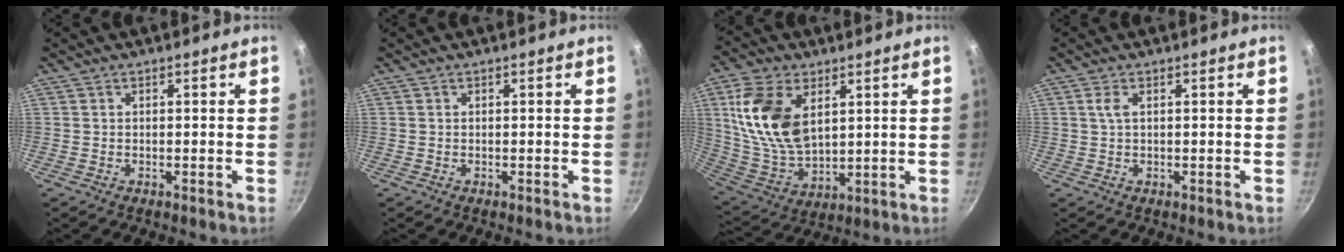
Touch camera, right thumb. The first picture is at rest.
{"total": 0.0}
{"total": 17.1, "force": [5.3, 10.2, 12.6], "torque": [-0.231, -0.023, 0.118]}
{"total": 1.8, "force": [0.5, 0.7, 1.6], "torque": [-0.035, 0.001, 0.013]}